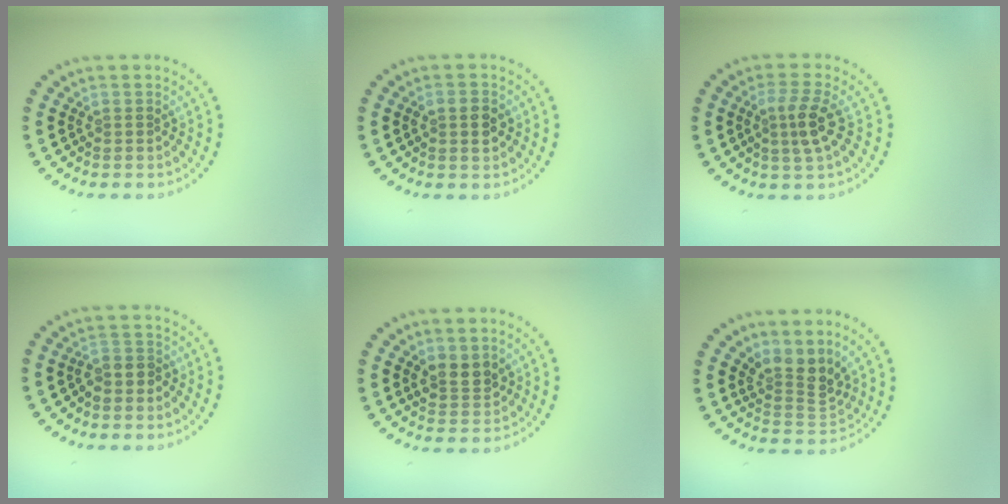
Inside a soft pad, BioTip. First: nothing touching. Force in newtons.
{"total": 2.0, "press": 2.0, "slide": 0.3}
{"total": 2.9, "press": 2.6, "slide": 1.4}
{"total": 1.4, "press": 1.1, "slide": 0.8}
{"total": 2.5, "press": 2.3, "slide": 1.0}
{"total": 3.3, "press": 2.3, "slide": 2.4}